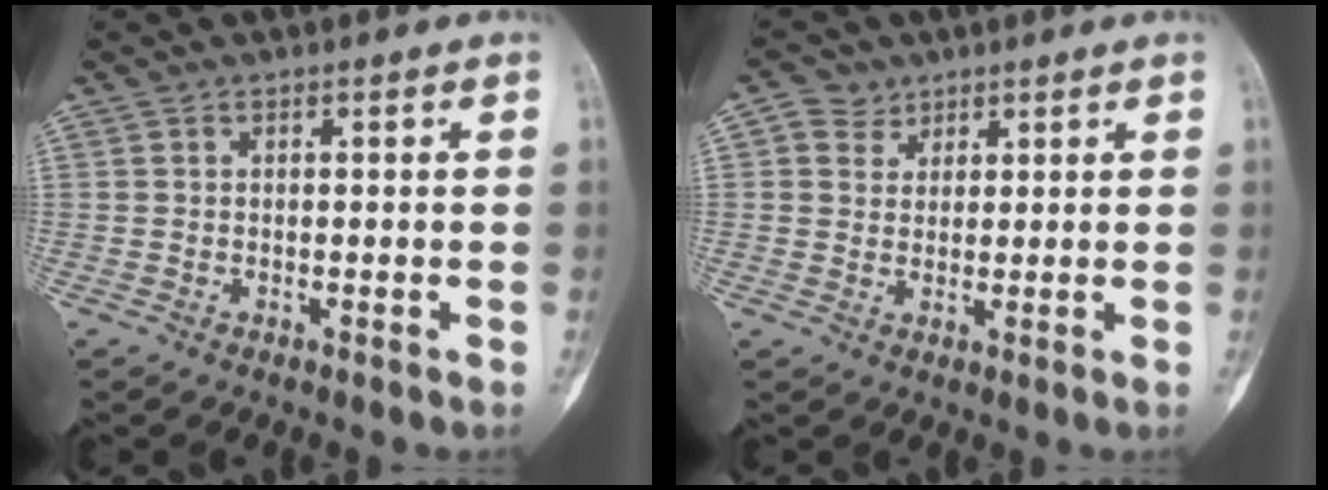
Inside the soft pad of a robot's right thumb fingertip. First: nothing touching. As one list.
[{"total": 3.9, "force": [2.0, 3.2, 0.6], "torque": [0.008, -0.009, 0.032]}]